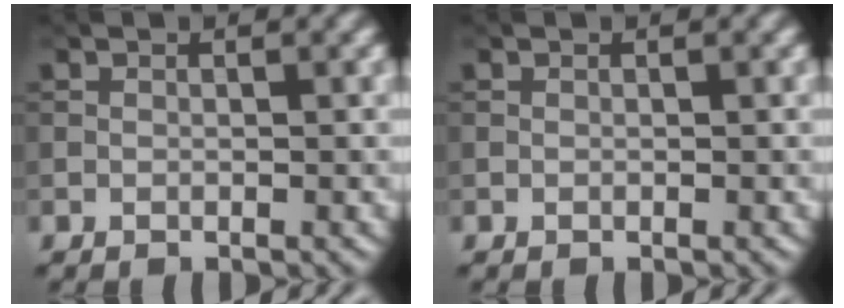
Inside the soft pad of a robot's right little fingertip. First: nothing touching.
{"total": 0.0}